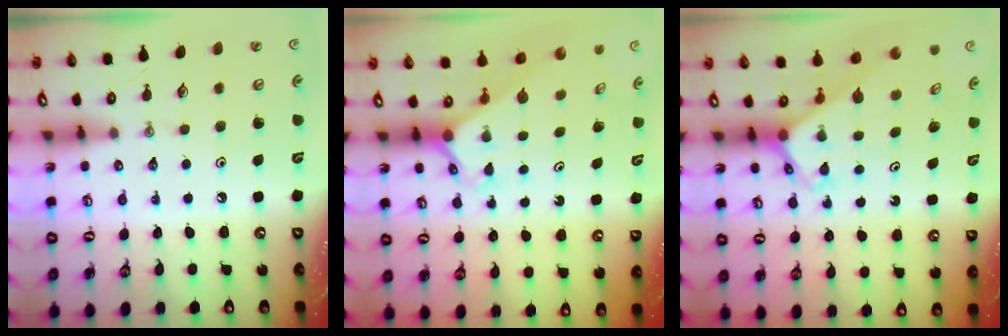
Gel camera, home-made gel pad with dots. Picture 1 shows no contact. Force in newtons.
{"total": 2.2, "press": 2.2, "slide": 0.2}
{"total": 2.7, "press": 2.7, "slide": 0.2}